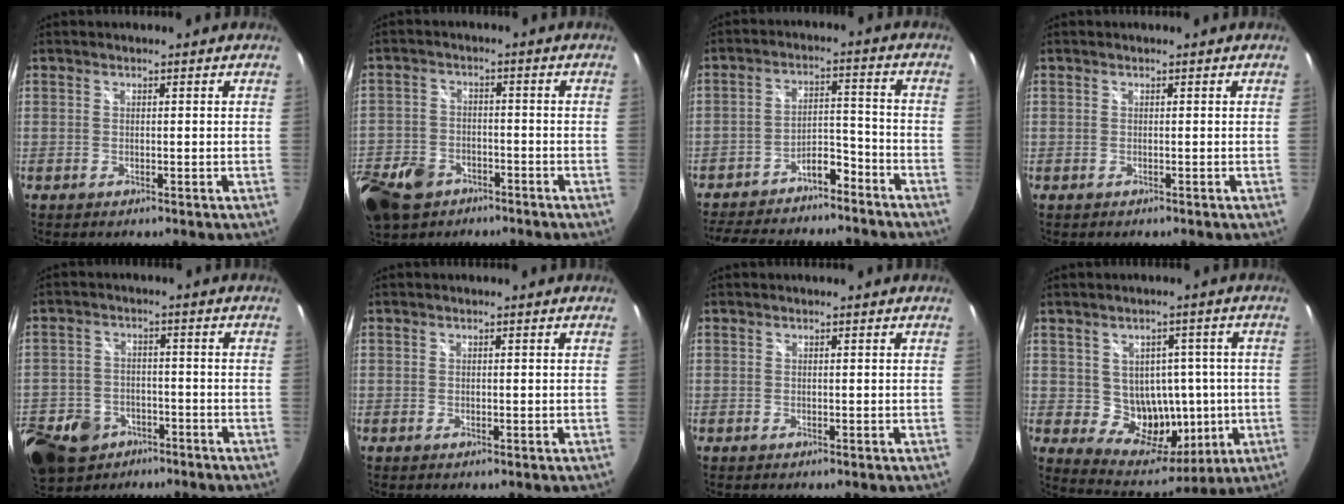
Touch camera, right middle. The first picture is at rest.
{"total": 14.1, "force": [-7.8, 9.6, 6.6], "torque": [-0.195, -0.011, -0.141]}
{"total": 13.9, "force": [-11.6, 4.6, 6.0], "torque": [-0.125, 0.033, -0.172]}
{"total": 0.0}
{"total": 17.6, "force": [-9.2, 12.9, 7.8], "torque": [-0.233, -0.011, -0.145]}
{"total": 0.7, "force": [-0.1, 0.4, 0.6], "torque": [-0.008, 0.002, -0.001]}
{"total": 0.0}
{"total": 12.1, "force": [-0.3, 10.5, 5.9], "torque": [-0.105, 0.004, 0.017]}